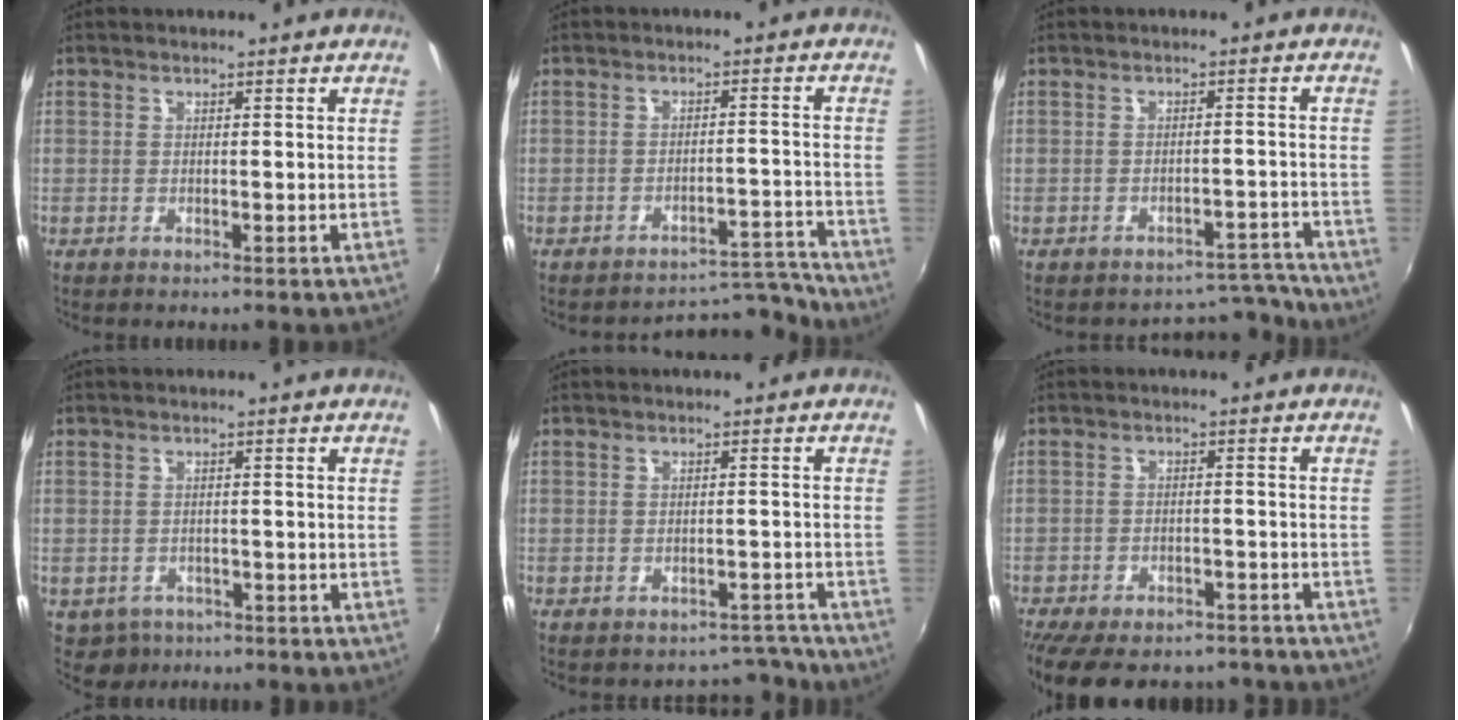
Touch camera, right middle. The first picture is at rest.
{"total": 8.0, "force": [-8.0, 0.0, -1.1], "torque": [0.019, 0.038, -0.113]}
{"total": 5.4, "force": [-5.2, 1.1, -1.0], "torque": [0.032, 0.029, -0.066]}
{"total": 4.1, "force": [-2.2, 3.3, 1.2], "torque": [-0.032, -0.007, -0.028]}
{"total": 3.9, "force": [-3.6, 1.4, -0.5], "torque": [0.023, 0.020, -0.044]}
{"total": 17.3, "force": [-14.3, 6.9, 7.0], "torque": [-0.155, -0.009, -0.192]}